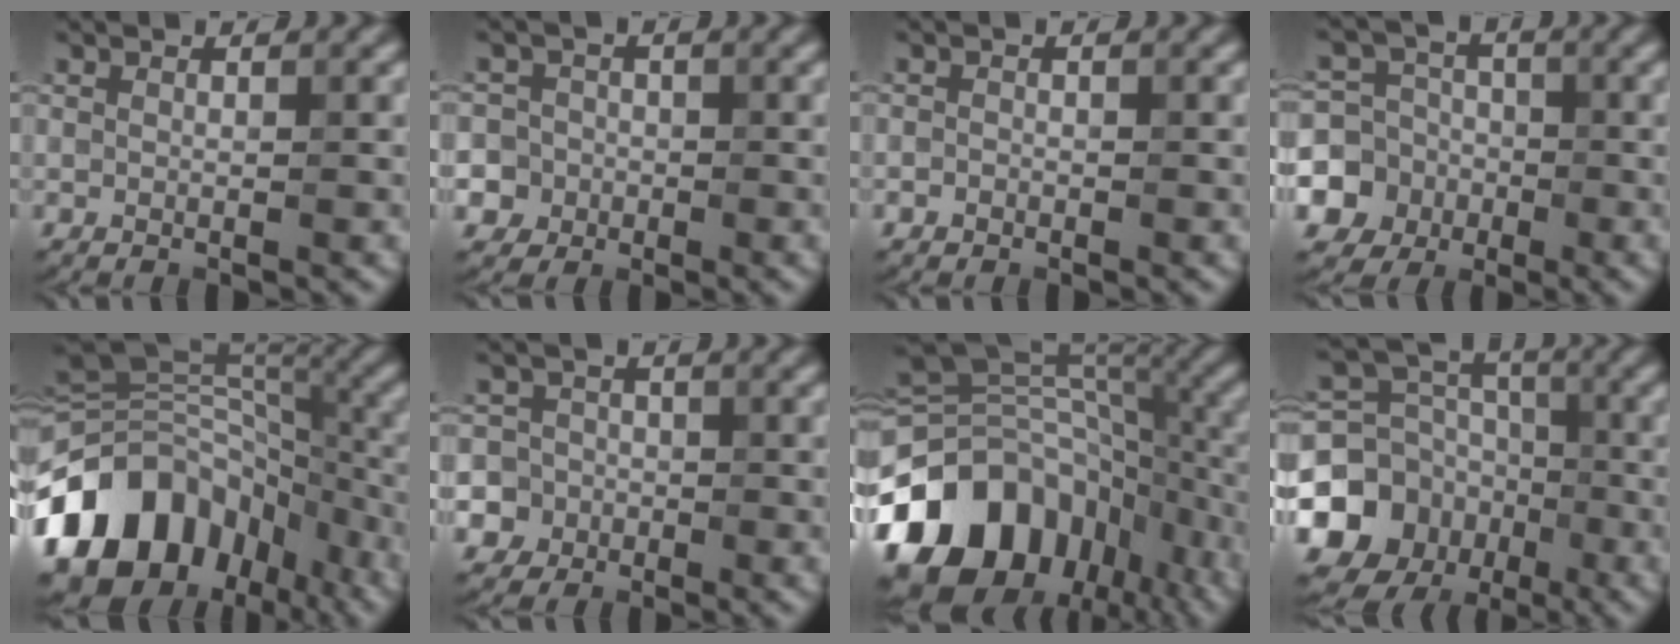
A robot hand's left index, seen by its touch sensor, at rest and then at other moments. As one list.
[{"total": 6.8, "force": [-0.7, 6.5, 1.9], "torque": [-0.034, 0.026, -0.045]}, {"total": 0.7, "force": [-0.3, 0.6, 0.1], "torque": [0.011, -0.002, -0.012]}, {"total": 8.4, "force": [-2.4, 7.7, 2.1], "torque": [-0.045, 0.004, -0.066]}, {"total": 13.8, "force": [-6.9, 9.4, 7.5], "torque": [-0.153, 0.013, -0.124]}, {"total": 8.1, "force": [-1.3, 7.7, 2.3], "torque": [-0.049, 0.021, -0.052]}, {"total": 17.8, "force": [-8.7, 12.3, 9.5], "torque": [-0.205, -0.006, -0.133]}, {"total": 13.0, "force": [-4.2, 11.4, 4.6], "torque": [-0.112, -0.004, -0.086]}]